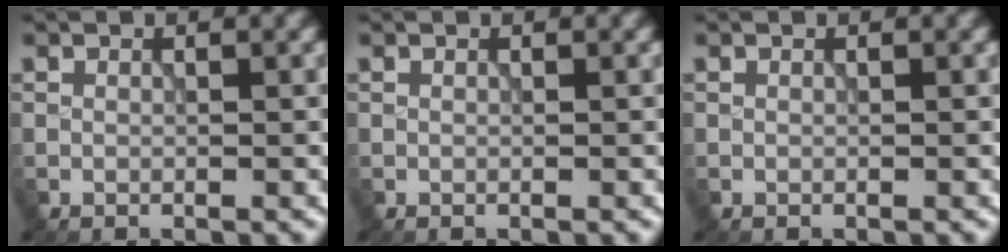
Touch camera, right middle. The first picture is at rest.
{"total": 0.0}
{"total": 0.0}